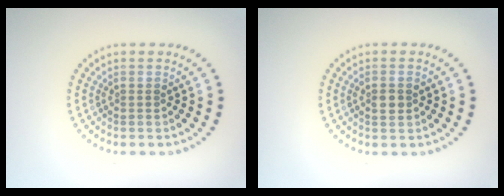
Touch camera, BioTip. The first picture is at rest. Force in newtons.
{"total": 1.5, "press": 1.5, "slide": 0.3}